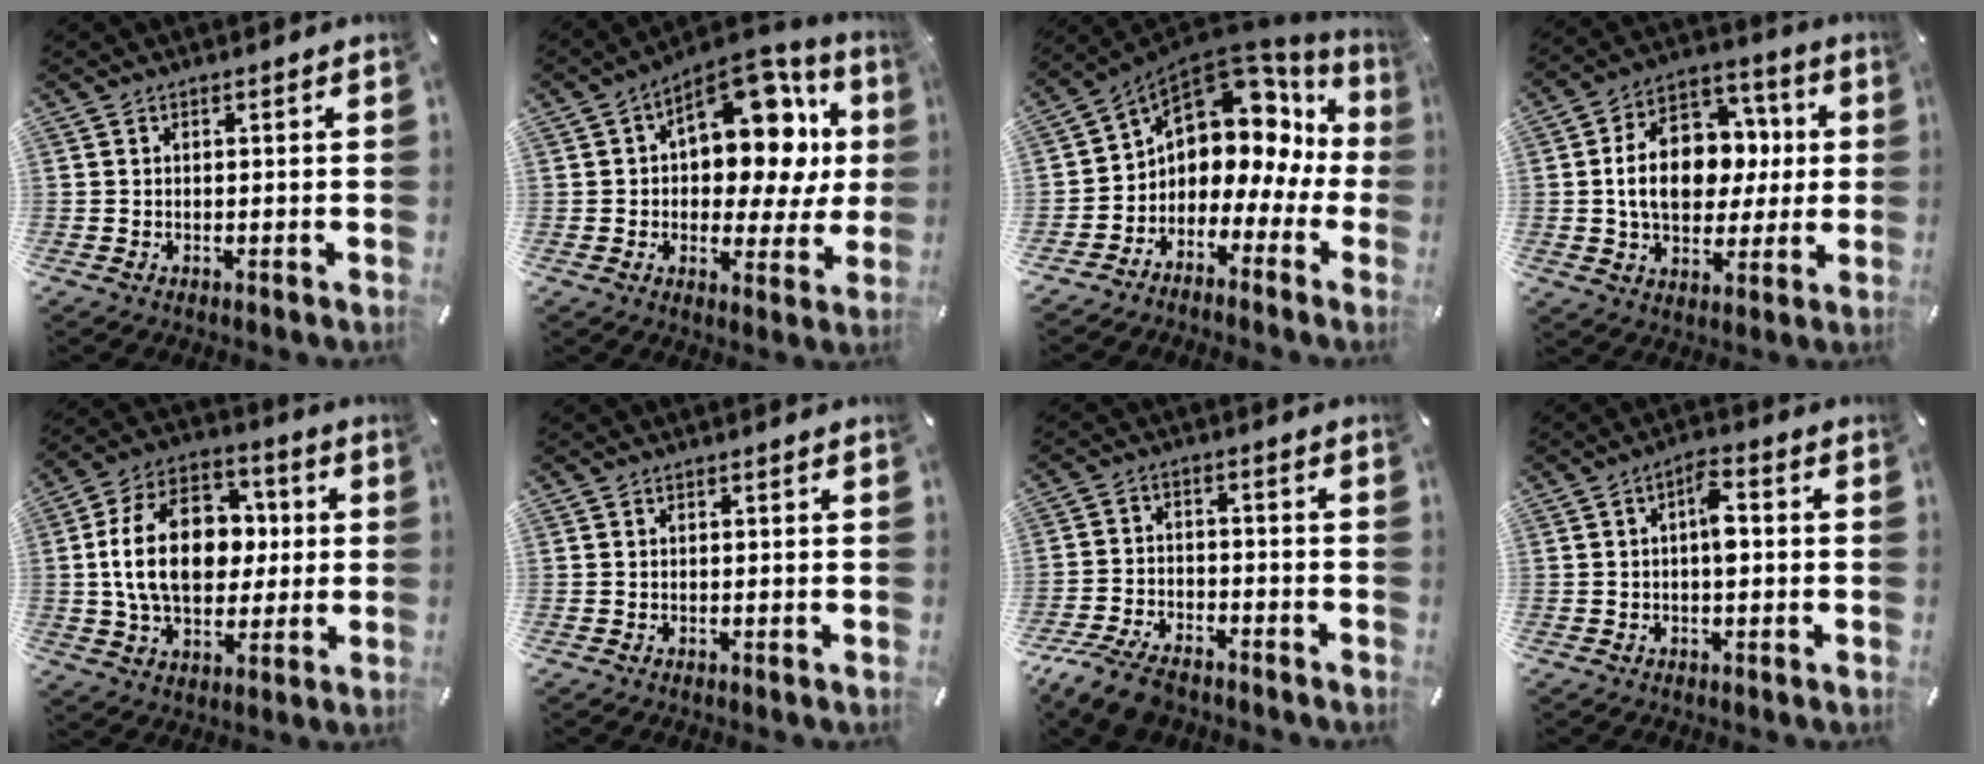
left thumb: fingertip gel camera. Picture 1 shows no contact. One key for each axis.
{"total": 18.2, "fx": 6.9, "fy": 10.6, "fz": 13.1, "tx": -0.163, "ty": -0.052, "tz": 0.117}
{"total": 8.5, "fx": 3.7, "fy": 6.7, "fz": 3.6, "tx": -0.065, "ty": -0.046, "tz": 0.061}
{"total": 15.4, "fx": 0.1, "fy": 11.7, "fz": 10.0, "tx": -0.178, "ty": 0.009, "tz": 0.003}
{"total": 18.7, "fx": 0.8, "fy": 13.3, "fz": 13.1, "tx": -0.249, "ty": 0.013, "tz": 0.011}
{"total": 0.0}
{"total": 8.4, "fx": -6.8, "fy": 3.7, "fz": 3.4, "tx": -0.072, "ty": 0.031, "tz": -0.130}
{"total": 5.4, "fx": 0.0, "fy": 2.4, "fz": 4.8, "tx": -0.076, "ty": 0.011, "tz": -0.006}